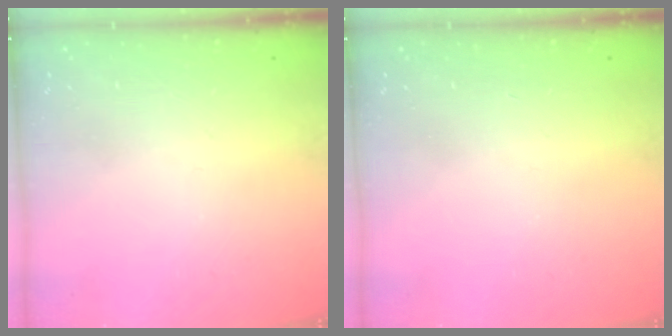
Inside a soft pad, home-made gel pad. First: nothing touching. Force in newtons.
{"total": 0.0}